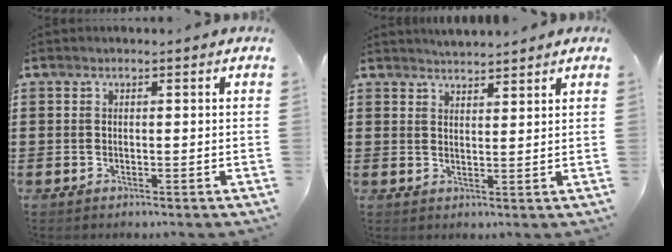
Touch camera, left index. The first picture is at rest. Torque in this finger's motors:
{"motor_torque": [2.14, 0.00, -0.04, -0.12]}